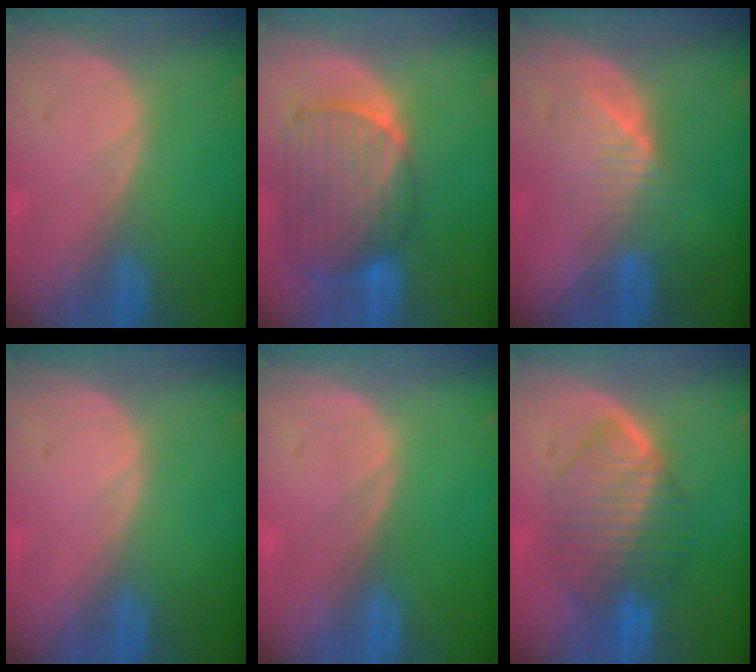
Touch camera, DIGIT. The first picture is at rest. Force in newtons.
{"total": 10.4, "press": 8.9, "slide": 5.5}
{"total": 4.5, "press": 4.4, "slide": 1.0}
{"total": 0.0}
{"total": 0.0}
{"total": 7.5, "press": 7.5, "slide": 0.4}